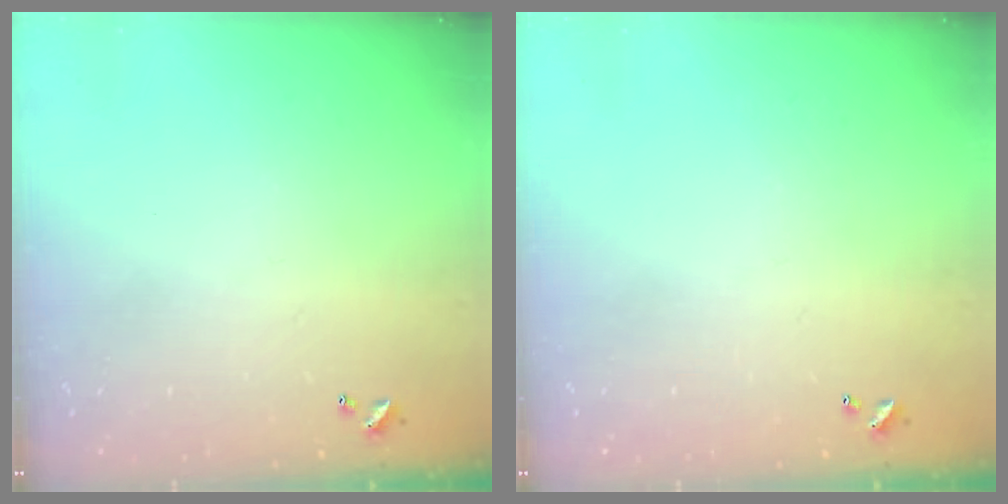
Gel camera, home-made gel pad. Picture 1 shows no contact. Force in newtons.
{"total": 0.0}